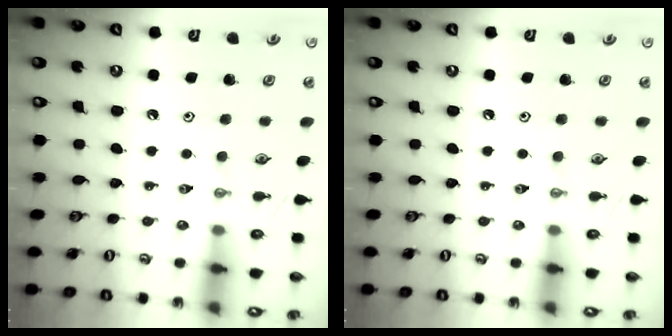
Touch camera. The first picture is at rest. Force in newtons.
{"total": 0.0}